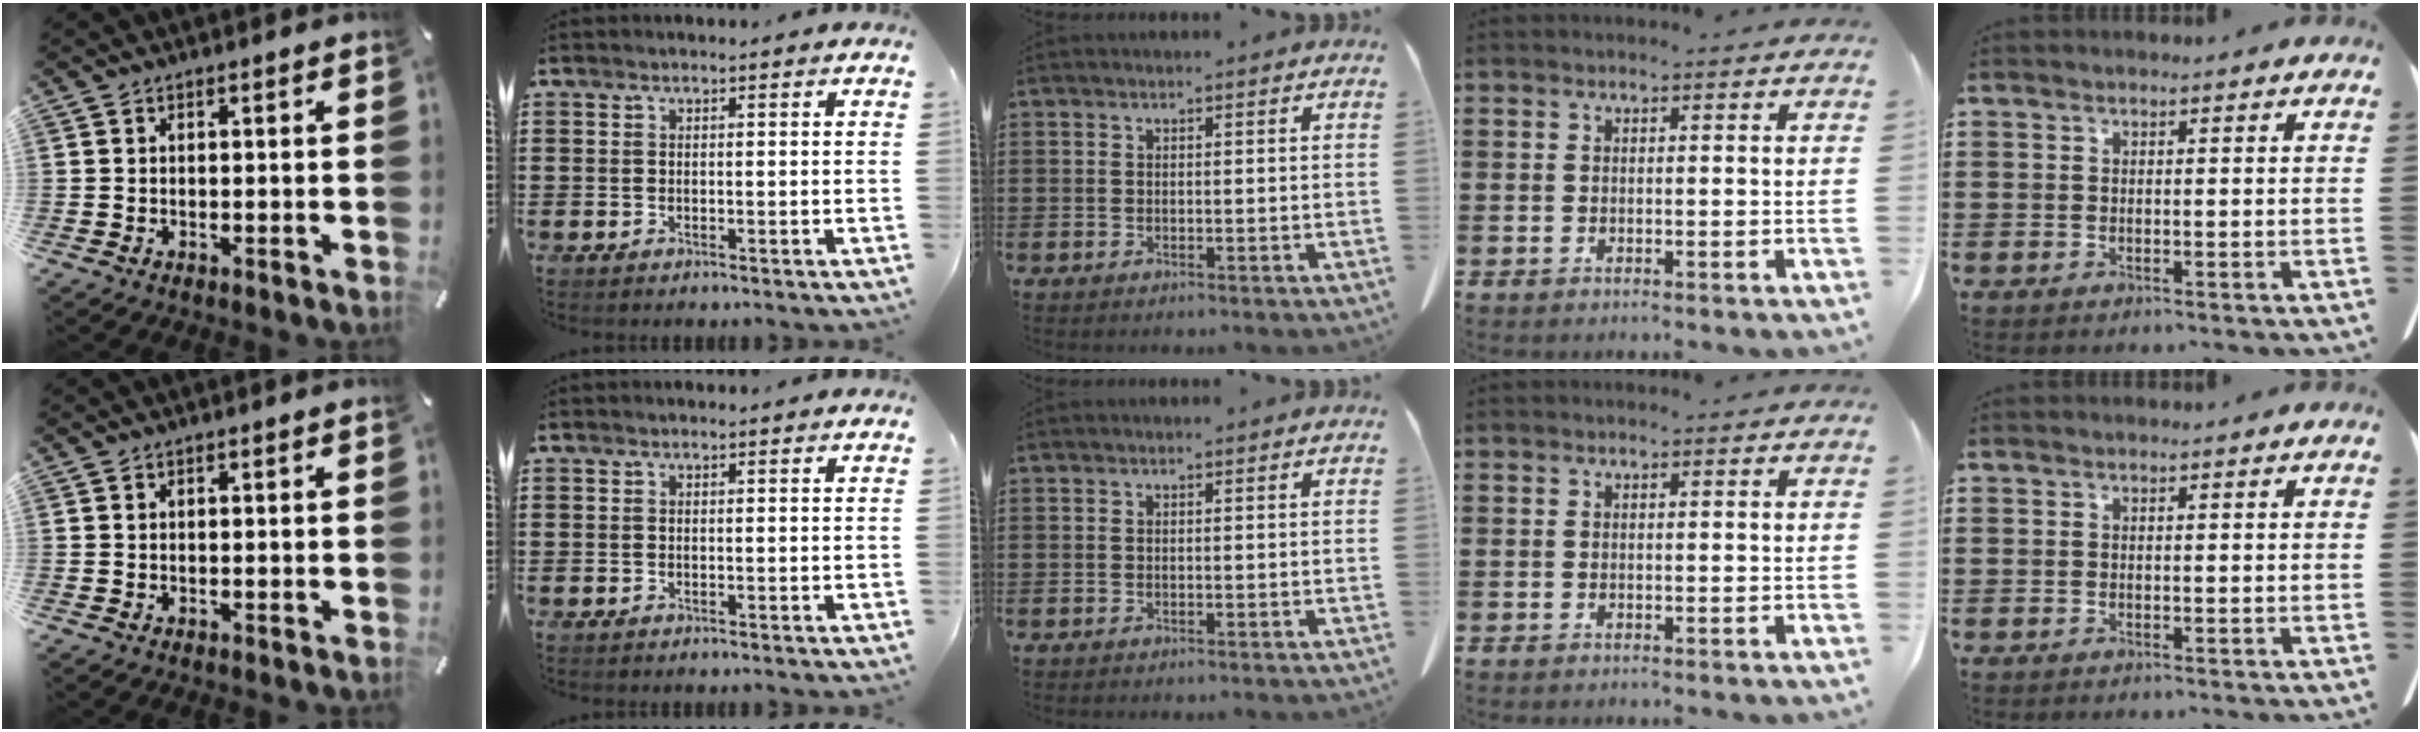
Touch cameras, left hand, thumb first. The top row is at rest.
{}